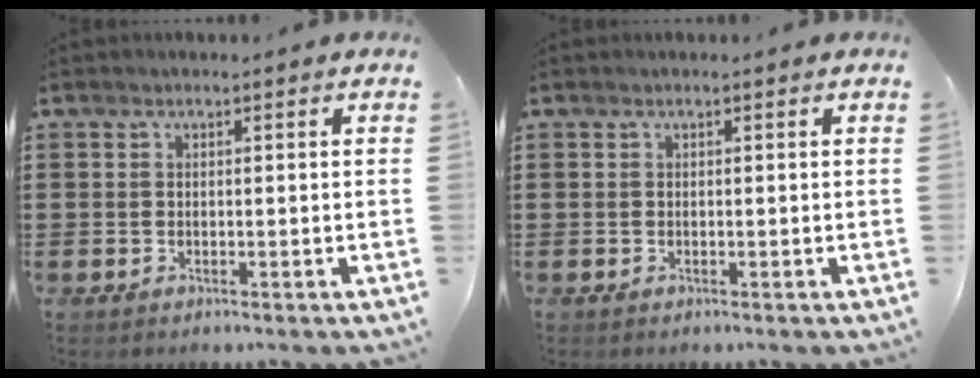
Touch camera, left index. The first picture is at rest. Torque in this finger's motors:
{"motor_torque": [-0.05, -0.04, 0.00, 0.00]}